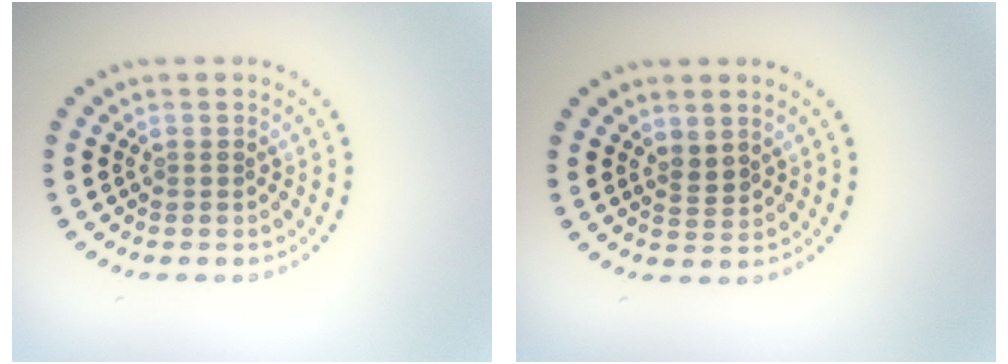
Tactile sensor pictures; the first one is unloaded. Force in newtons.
{"total": 1.3, "press": 1.0, "slide": 0.8}